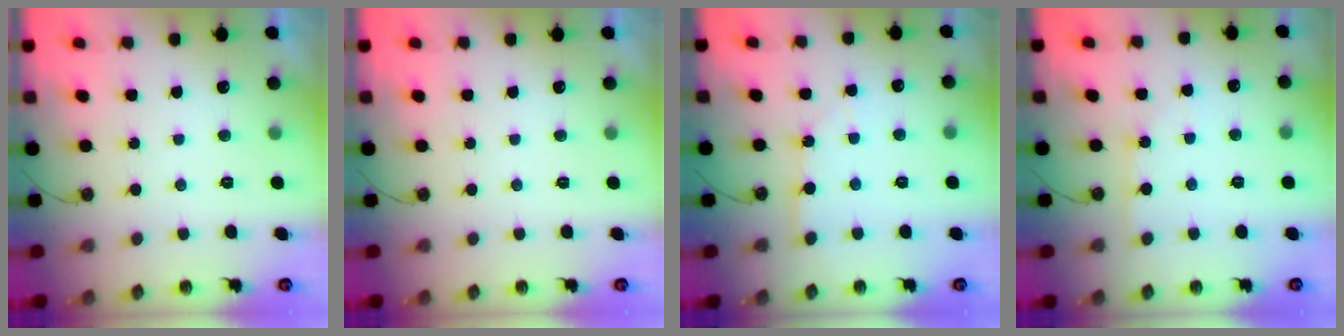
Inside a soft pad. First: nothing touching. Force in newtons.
{"total": 0.0}
{"total": 3.2, "press": 3.2, "slide": 0.4}
{"total": 2.8, "press": 2.7, "slide": 0.4}